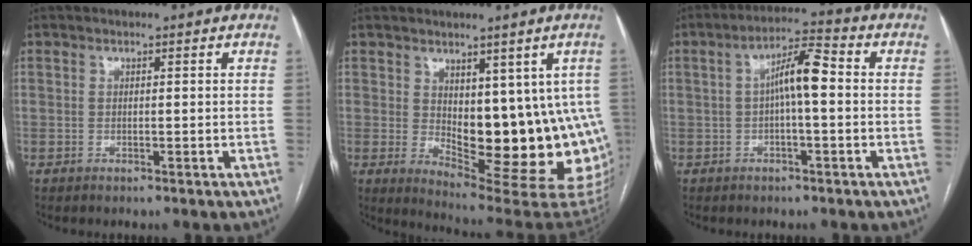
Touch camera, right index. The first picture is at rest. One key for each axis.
{"total": 17.4, "fx": 0.1, "fy": 7.5, "fz": 15.7, "tx": -0.151, "ty": -0.013, "tz": 0.023}
{"total": 6.5, "fx": 0.1, "fy": 1.2, "fz": 6.4, "tx": -0.114, "ty": 0.022, "tz": 0.000}